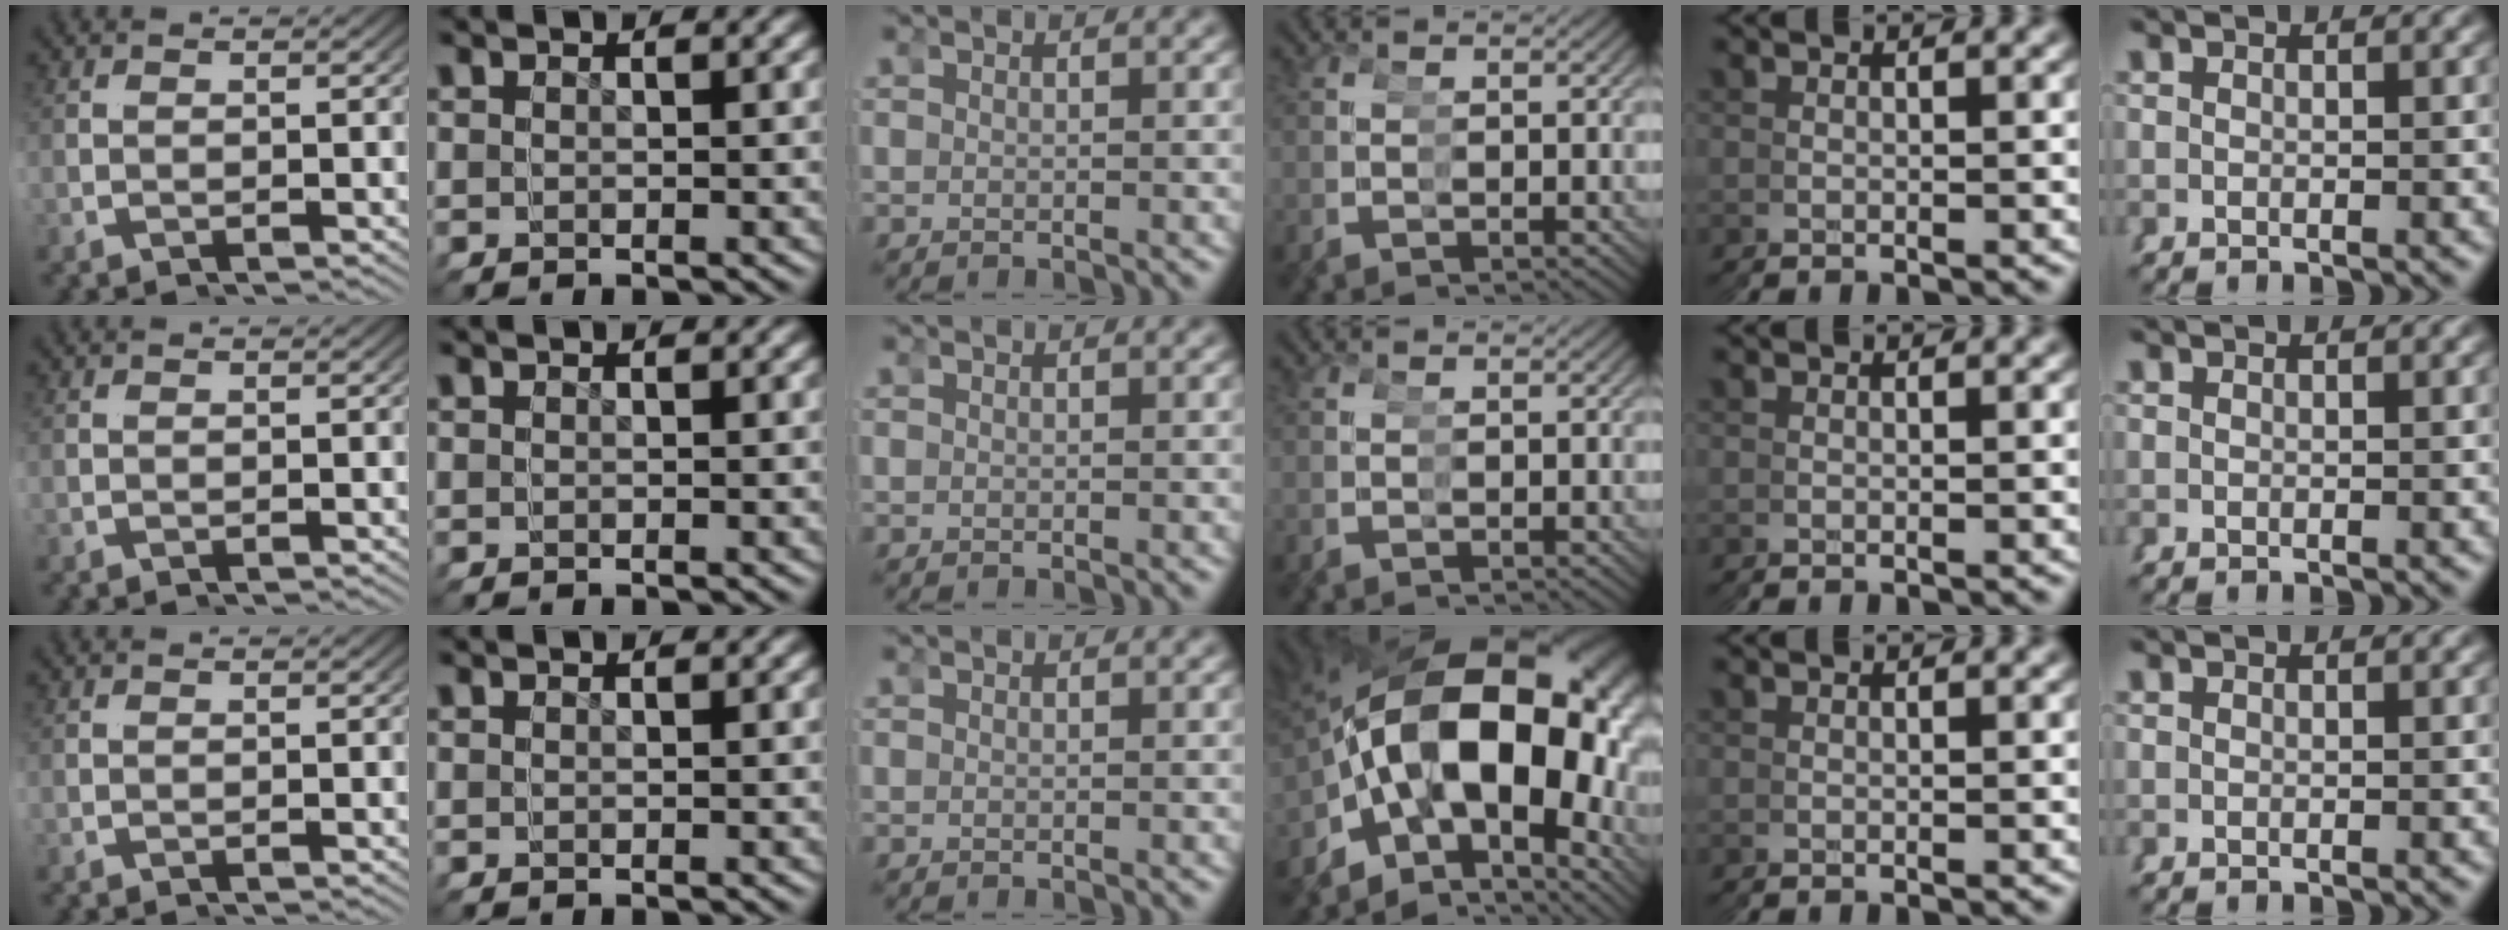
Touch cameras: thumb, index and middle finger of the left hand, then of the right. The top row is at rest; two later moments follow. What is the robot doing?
{"motion": "grasp_and_lifting", "object": "tape"}